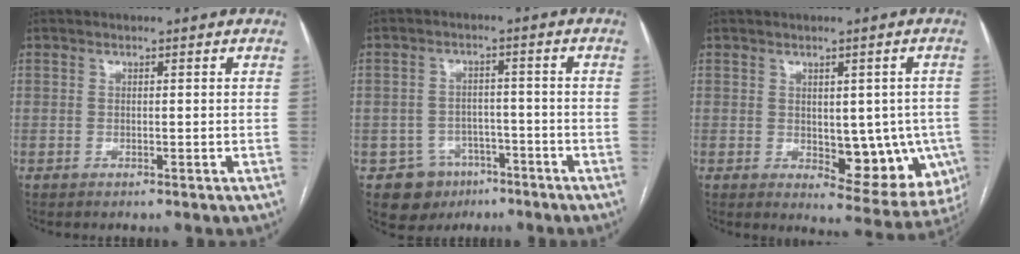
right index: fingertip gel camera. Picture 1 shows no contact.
{"total": 6.7, "force": [-3.8, 5.4, 0.7], "torque": [-0.005, 0.012, -0.050]}
{"total": 11.1, "force": [-1.6, 5.4, 9.6], "torque": [-0.097, 0.002, -0.004]}